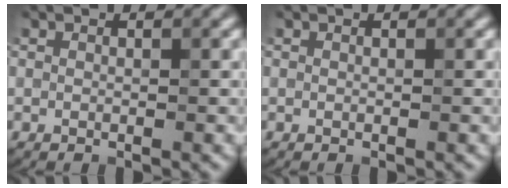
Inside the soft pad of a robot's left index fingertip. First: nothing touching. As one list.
[{"total": 0.0}]